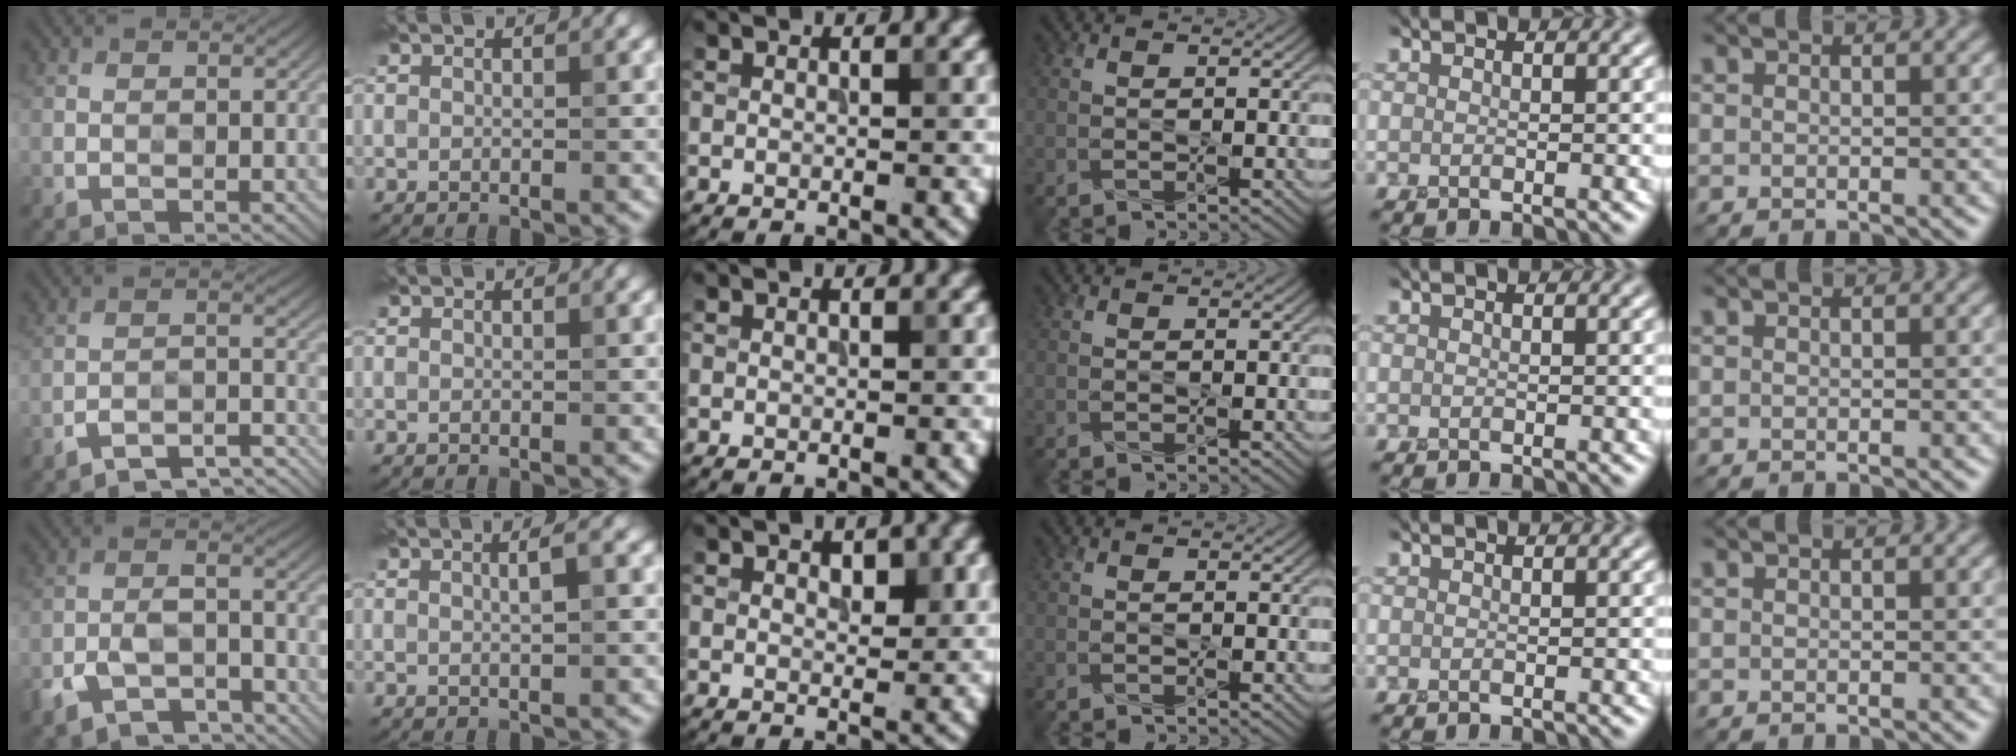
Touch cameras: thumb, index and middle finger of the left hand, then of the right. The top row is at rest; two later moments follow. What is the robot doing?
{"motion": "squeeze", "object": "air blower"}